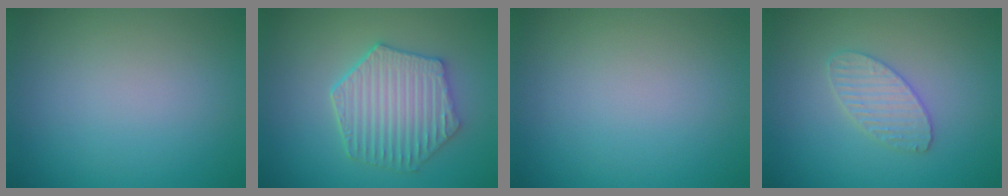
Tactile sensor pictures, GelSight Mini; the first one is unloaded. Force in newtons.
{"total": 5.8, "press": 4.8, "slide": 3.3}
{"total": 0.0}
{"total": 2.6, "press": 2.6, "slide": 0.2}